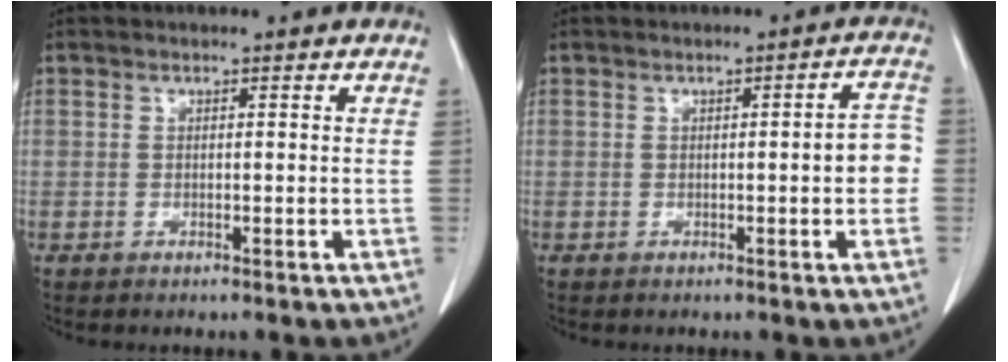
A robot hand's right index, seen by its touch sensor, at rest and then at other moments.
{"total": 4.1, "force": [-0.5, 0.7, 4.0], "torque": [-0.043, 0.009, -0.009]}